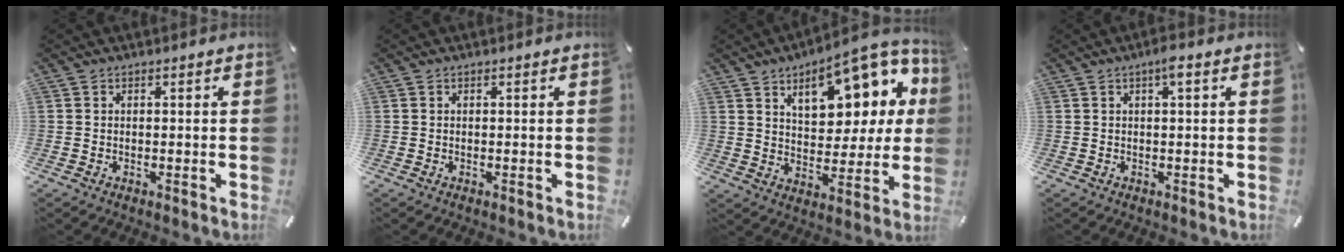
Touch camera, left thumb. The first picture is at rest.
{"total": 0.0}
{"total": 18.6, "force": [9.6, 9.6, 12.7], "torque": [-0.172, -0.052, 0.157]}
{"total": 2.6, "force": [1.0, 0.4, 2.4], "torque": [-0.041, 0.000, 0.014]}